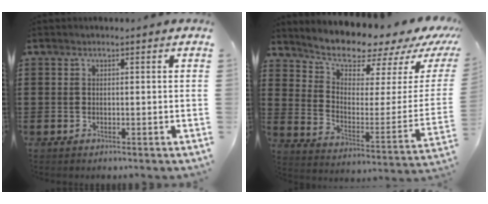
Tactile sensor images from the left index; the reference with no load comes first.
{"total": 7.4, "force": [6.9, 1.9, 1.6], "torque": [-0.051, -0.073, 0.113]}